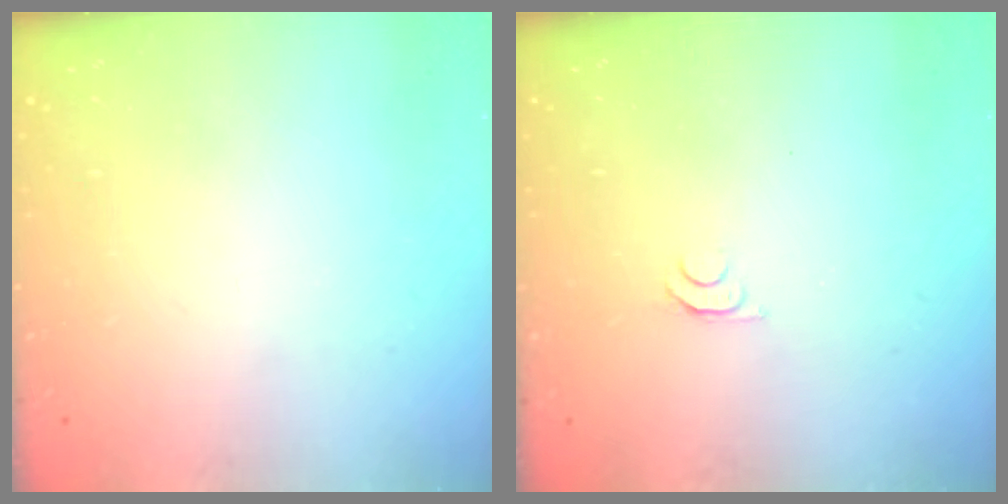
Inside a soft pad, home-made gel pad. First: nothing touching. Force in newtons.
{"total": 4.6, "press": 4.5, "slide": 0.7}